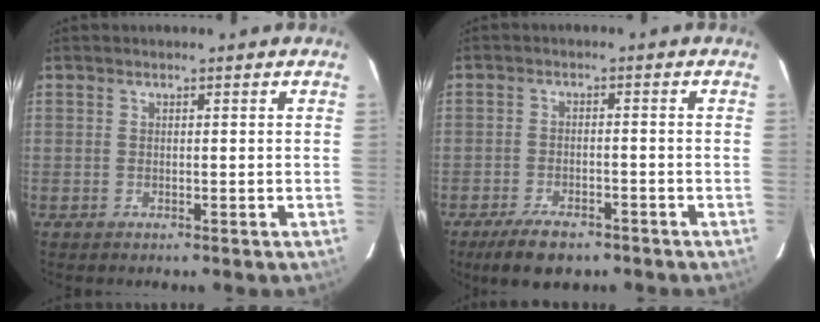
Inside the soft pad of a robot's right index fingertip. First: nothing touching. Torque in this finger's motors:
{"motor_torque": [0.43, -0.47, -0.05, -0.01]}